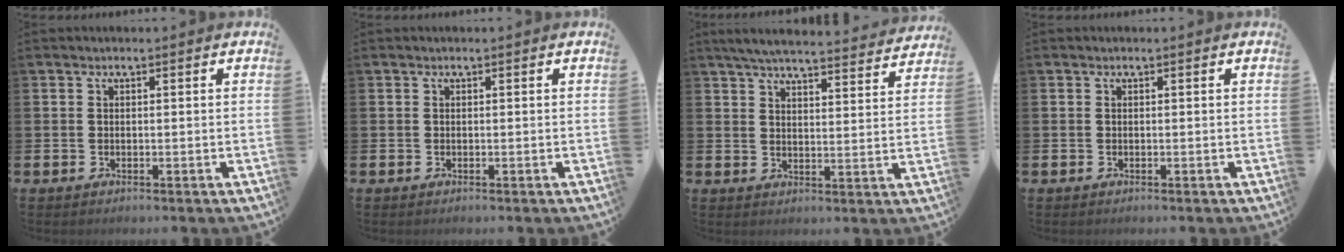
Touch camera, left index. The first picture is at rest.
{"total": 0.0}
{"total": 5.7, "force": [5.5, 0.5, 1.4], "torque": [-0.045, -0.037, 0.097]}
{"total": 0.0}